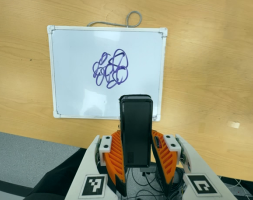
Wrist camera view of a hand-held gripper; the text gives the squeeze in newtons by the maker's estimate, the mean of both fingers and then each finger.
{"total": 4.9, "left": 3.4, "right": 6.5}